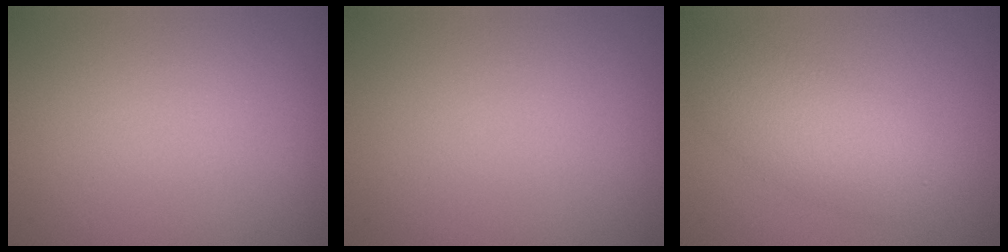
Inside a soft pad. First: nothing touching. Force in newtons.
{"total": 0.0}
{"total": 4.1, "press": 4.1, "slide": 0.1}